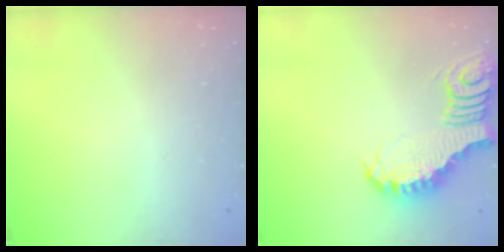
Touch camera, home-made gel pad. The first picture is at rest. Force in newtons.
{"total": 3.7, "press": 3.7, "slide": 0.5}